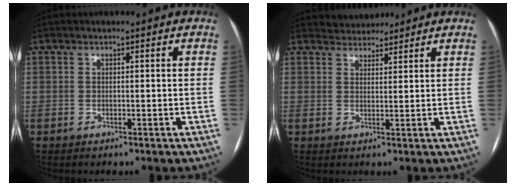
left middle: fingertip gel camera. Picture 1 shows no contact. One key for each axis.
{"total": 3.6, "fx": 3.4, "fy": 1.1, "fz": 0.0, "tx": -0.001, "ty": 0.017, "tz": 0.057}